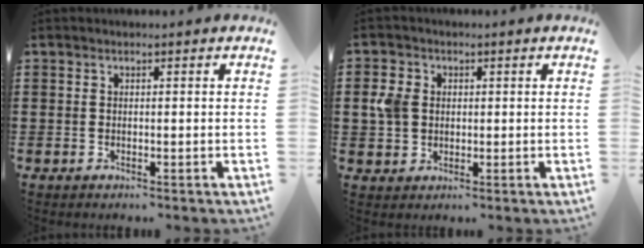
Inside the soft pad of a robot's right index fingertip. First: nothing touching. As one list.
[{"total": 4.5, "force": [0.5, 3.7, 2.5], "torque": [-0.081, 0.005, 0.000]}]